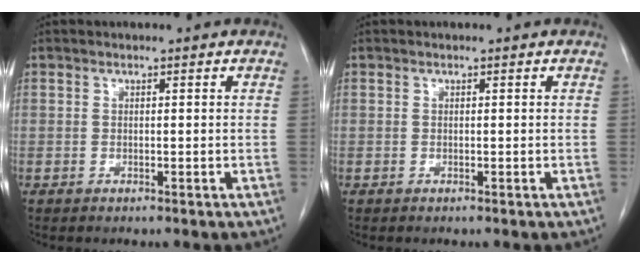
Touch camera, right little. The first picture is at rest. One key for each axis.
{"total": 0.0}